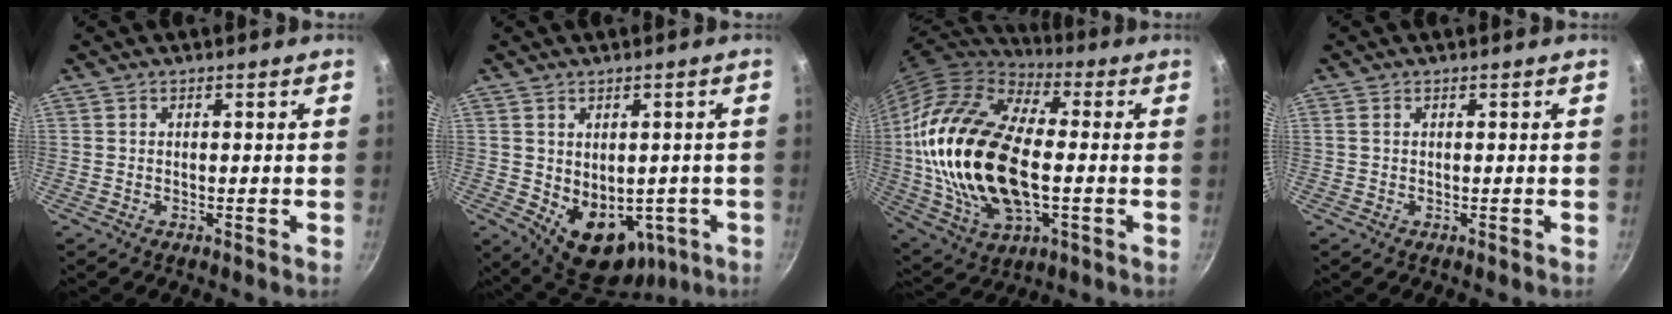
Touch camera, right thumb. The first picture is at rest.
{"total": 12.7, "force": [-2.5, 9.2, 8.4], "torque": [-0.082, -0.004, -0.004]}
{"total": 26.7, "force": [-0.9, 14.6, 22.4], "torque": [-0.437, 0.018, -0.016]}
{"total": 0.6, "force": [0.2, 0.4, 0.4], "torque": [-0.008, 0.002, 0.003]}